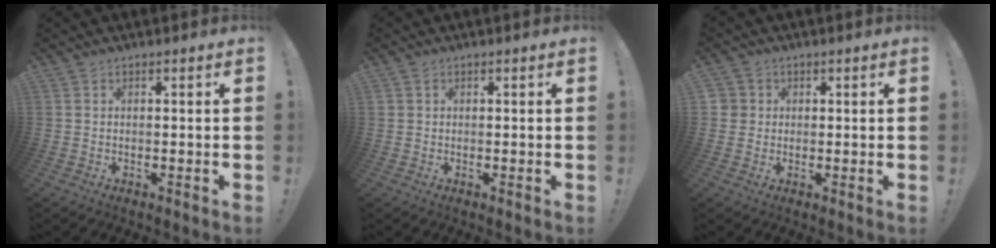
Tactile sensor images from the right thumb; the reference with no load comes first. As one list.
[{"total": 0.9, "force": [0.5, 0.8, 0.1], "torque": [-0.002, 0.002, 0.009]}, {"total": 3.0, "force": [0.5, 2.9, 0.6], "torque": [-0.008, 0.002, 0.010]}]